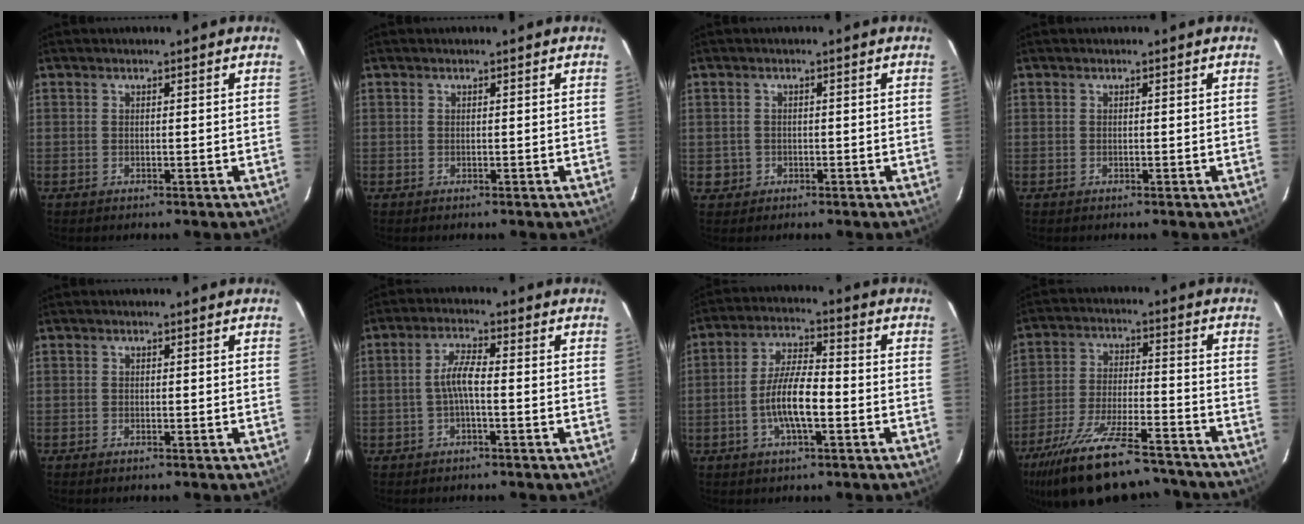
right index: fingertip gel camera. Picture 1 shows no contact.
{"total": 0.0}
{"total": 2.4, "force": [-0.5, 2.3, 0.0], "torque": [0.001, 0.009, -0.003]}
{"total": 0.0}
{"total": 0.7, "force": [-0.6, 0.2, 0.2], "torque": [-0.007, -0.002, -0.013]}
{"total": 3.9, "force": [-1.0, 0.6, 3.7], "torque": [-0.076, 0.010, -0.021]}
{"total": 8.8, "force": [-2.7, 2.3, 8.0], "torque": [-0.159, 0.003, -0.050]}
{"total": 23.6, "force": [-19.8, 5.9, 11.4], "torque": [-0.221, -0.038, -0.302]}